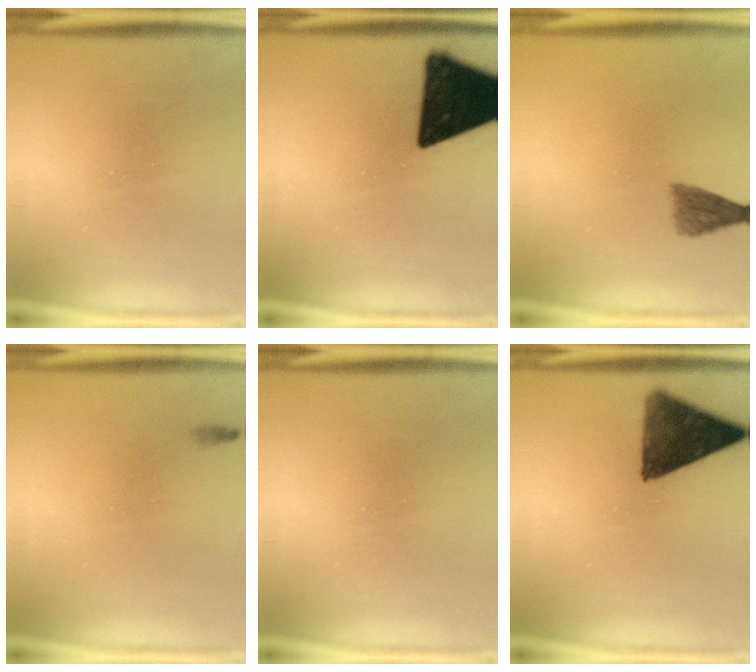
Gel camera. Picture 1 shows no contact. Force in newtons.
{"total": 17.1}
{"total": 2.9}
{"total": 0.5}
{"total": 0.0}
{"total": 11.3}